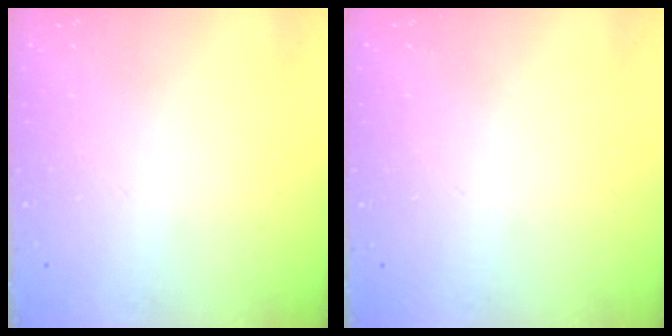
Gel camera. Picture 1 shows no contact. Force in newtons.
{"total": 0.0}